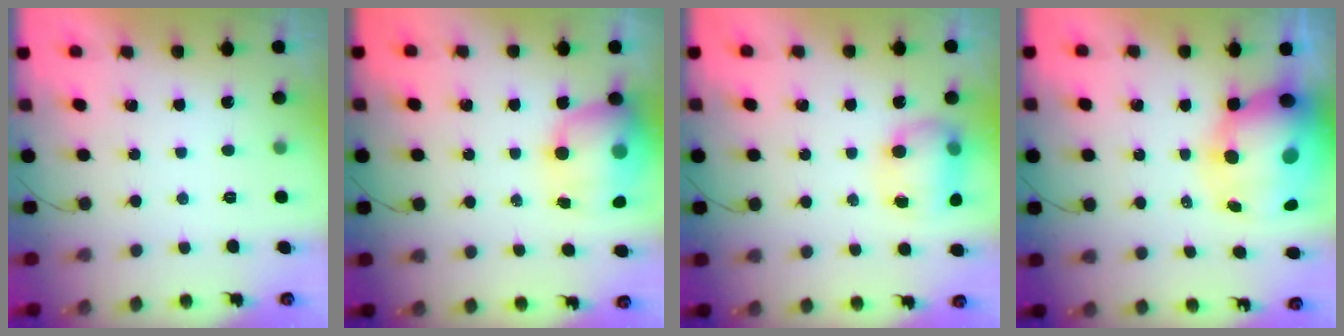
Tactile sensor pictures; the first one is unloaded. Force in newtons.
{"total": 13.8, "press": 13.4, "slide": 3.4}
{"total": 11.9, "press": 9.6, "slide": 7.0}
{"total": 18.2, "press": 17.7, "slide": 4.5}